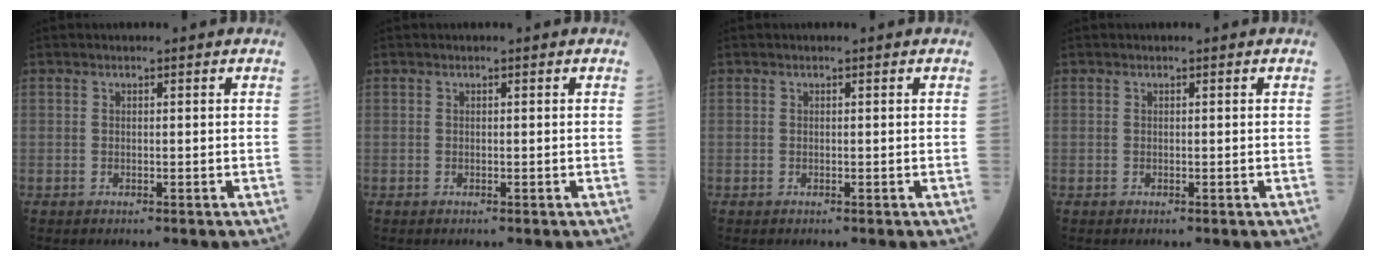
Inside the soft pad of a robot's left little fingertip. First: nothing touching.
{"total": 0.0}
{"total": 0.0}
{"total": 0.0}